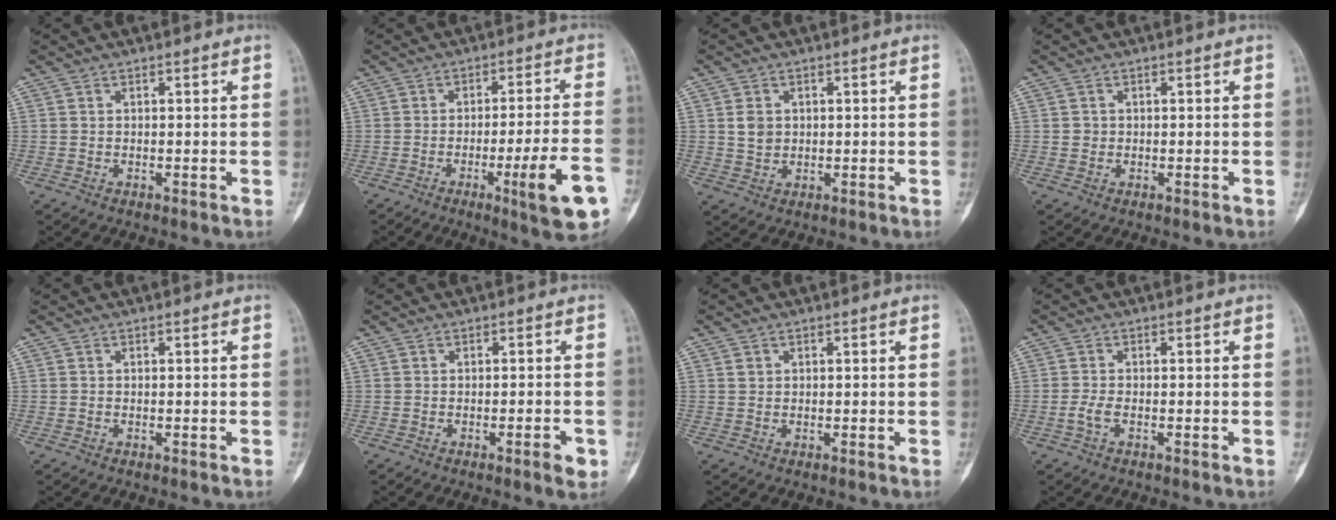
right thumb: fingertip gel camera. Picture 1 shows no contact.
{"total": 12.4, "force": [-5.2, 1.2, 11.2], "torque": [-0.162, 0.011, -0.070]}
{"total": 3.2, "force": [0.7, 2.6, 1.7], "torque": [-0.017, -0.004, 0.016]}
{"total": 0.9, "force": [0.0, 0.9, 0.2], "torque": [0.002, 0.002, 0.001]}
{"total": 0.0}
{"total": 2.9, "force": [-1.4, 0.6, 2.5], "torque": [-0.033, 0.003, -0.018]}
{"total": 0.8, "force": [0.4, 0.7, 0.2], "torque": [0.002, 0.000, 0.008]}
{"total": 1.8, "force": [-0.7, 0.7, 1.6], "torque": [-0.039, -0.001, -0.016]}